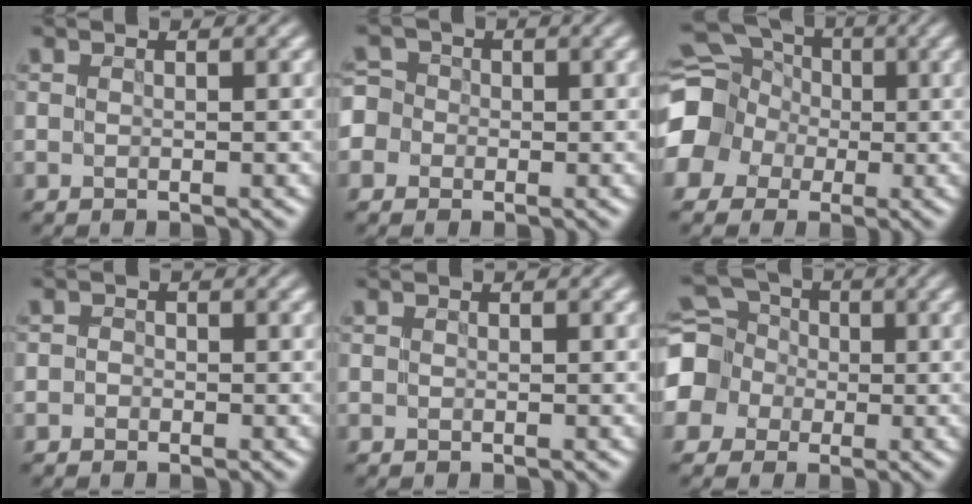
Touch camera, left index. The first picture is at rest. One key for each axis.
{"total": 4.0, "fx": -1.6, "fy": 3.5, "fz": 1.0, "tx": -0.012, "ty": 0.009, "tz": -0.046}
{"total": 14.1, "fx": -0.9, "fy": 13.1, "fz": 4.9, "tx": -0.130, "ty": 0.007, "tz": -0.065}
{"total": 0.6, "fx": -0.4, "fy": 0.4, "fz": -0.2, "tx": 0.012, "ty": 0.005, "tz": -0.014}
{"total": 0.0}
{"total": 7.5, "fx": -0.2, "fy": 6.8, "fz": 3.1, "tx": -0.080, "ty": 0.024, "tz": -0.049}